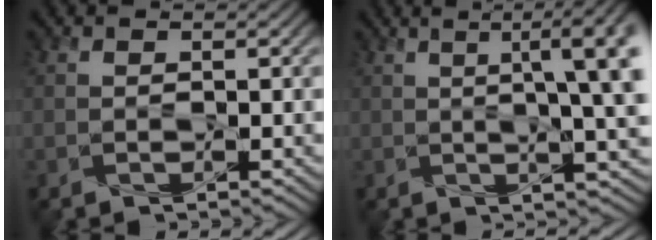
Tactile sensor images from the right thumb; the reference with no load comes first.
{"total": 9.7, "force": [2.0, 2.5, 9.2], "torque": [-0.099, 0.026, 0.019]}